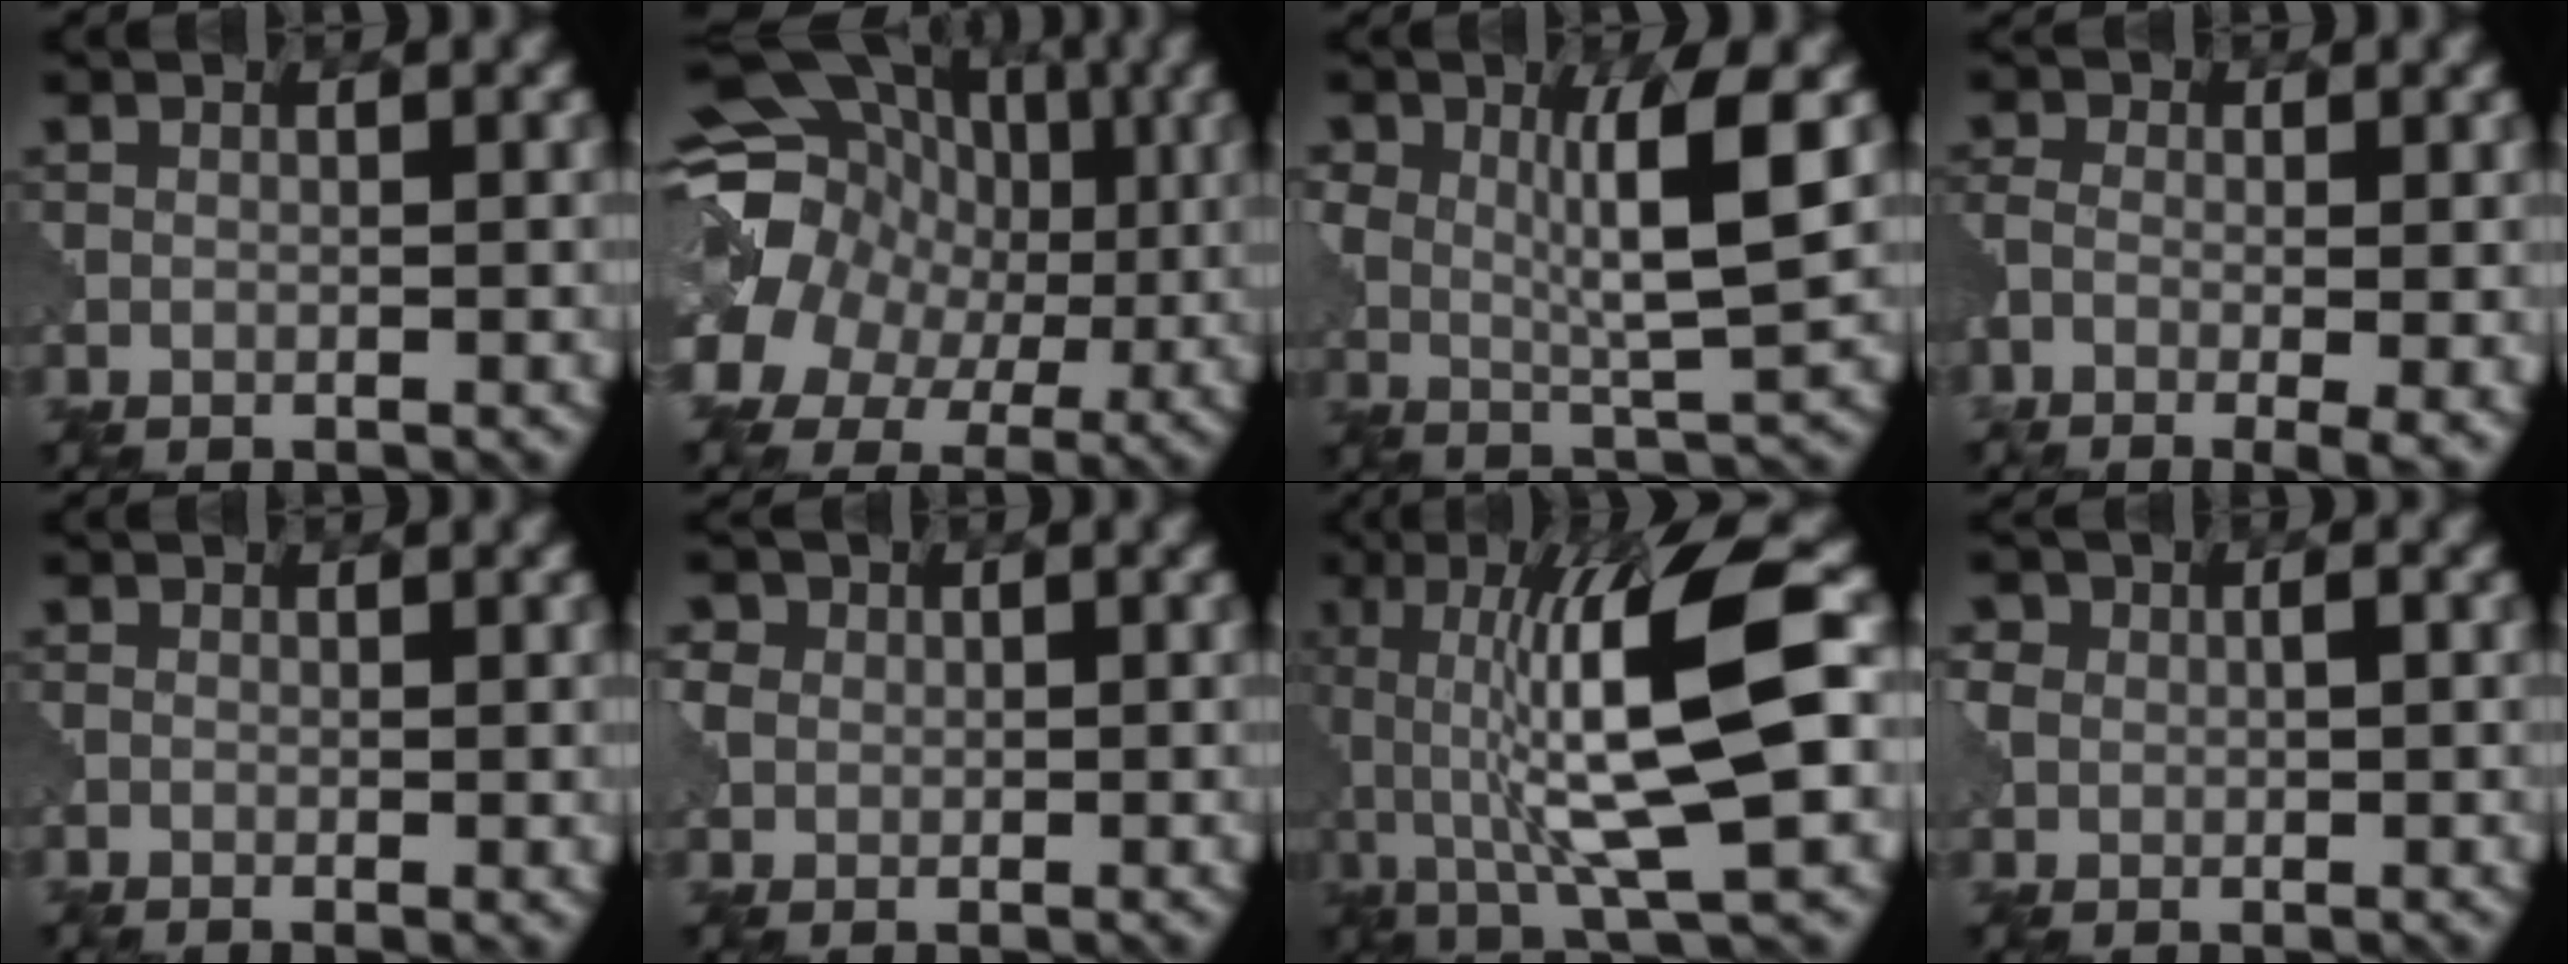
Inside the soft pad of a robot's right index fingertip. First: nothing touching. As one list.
[{"total": 14.7, "force": [2.1, 12.8, 6.9], "torque": [-0.152, 0.026, 0.023]}, {"total": 6.0, "force": [1.7, 1.5, 5.5], "torque": [-0.103, -0.001, 0.034]}, {"total": 6.2, "force": [-2.4, 2.8, 4.9], "torque": [-0.083, -0.004, -0.019]}, {"total": 1.1, "force": [-0.2, 0.5, 1.0], "torque": [-0.013, 0.001, 0.002]}, {"total": 2.1, "force": [0.5, 2.0, 0.5], "torque": [-0.022, 0.005, 0.011]}, {"total": 10.6, "force": [0.3, 2.2, 10.4], "torque": [-0.175, 0.008, 0.014]}, {"total": 2.1, "force": [0.4, 1.8, 1.0], "torque": [-0.031, 0.006, 0.009]}]